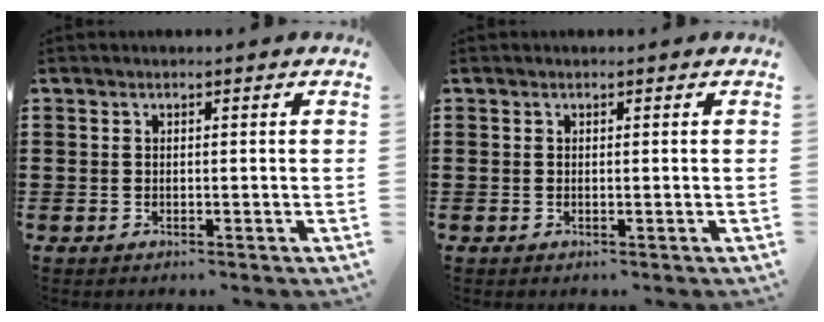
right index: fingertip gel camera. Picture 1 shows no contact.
{"total": 0.0}